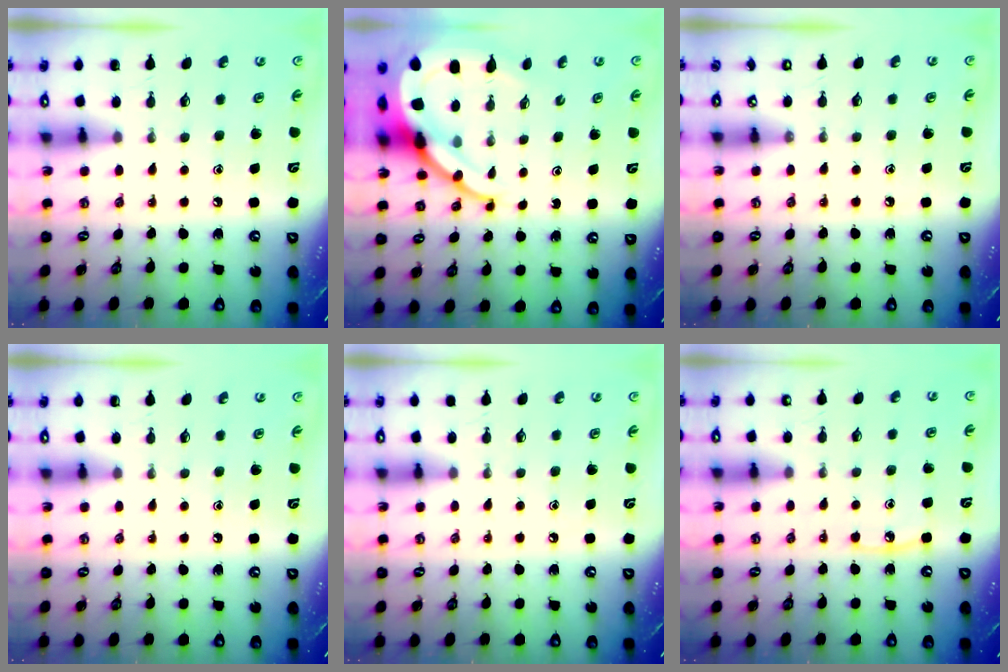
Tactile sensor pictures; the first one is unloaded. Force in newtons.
{"total": 13.1, "press": 13.0, "slide": 1.3}
{"total": 4.8, "press": 4.8, "slide": 0.6}
{"total": 0.0}
{"total": 2.9, "press": 2.8, "slide": 0.4}
{"total": 5.3, "press": 5.3, "slide": 0.3}